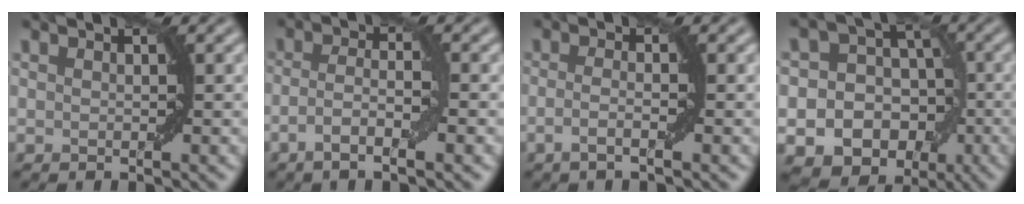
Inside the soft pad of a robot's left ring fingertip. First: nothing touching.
{"total": 3.5, "force": [-1.5, 0.6, 3.1], "torque": [-0.058, 0.004, -0.033]}
{"total": 1.9, "force": [-0.6, 0.4, 1.7], "torque": [-0.033, -0.001, -0.017]}
{"total": 15.8, "force": [-5.1, 14.0, 5.2], "torque": [-0.096, -0.017, -0.089]}